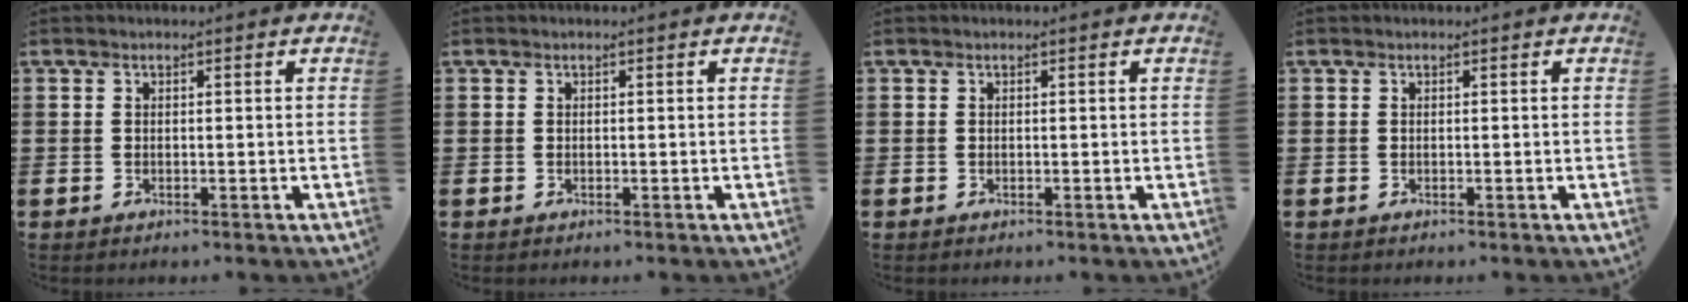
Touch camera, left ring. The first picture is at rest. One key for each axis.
{"total": 0.0}
{"total": 0.0}
{"total": 0.0}